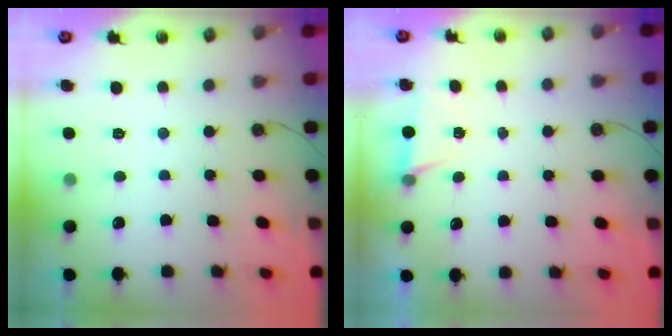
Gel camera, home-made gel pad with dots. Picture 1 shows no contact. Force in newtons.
{"total": 4.5, "press": 1.3, "slide": 4.4}